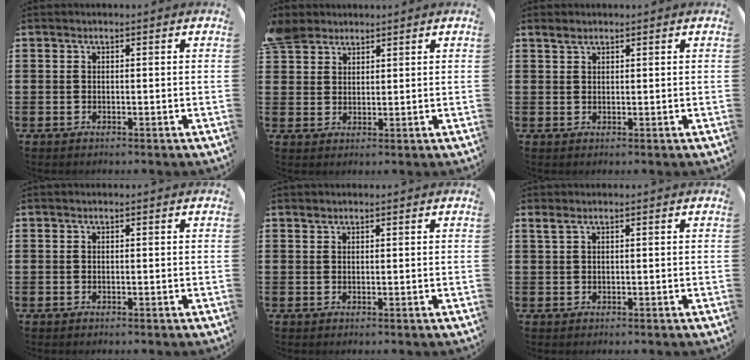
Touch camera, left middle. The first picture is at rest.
{"total": 4.0, "force": [3.5, 2.0, 0.4], "torque": [-0.020, -0.002, 0.069]}
{"total": 1.3, "force": [1.1, 0.5, 0.4], "torque": [-0.002, 0.000, 0.019]}
{"total": 0.0}
{"total": 0.6, "force": [0.6, 0.1, -0.1], "torque": [0.001, 0.002, 0.011]}
{"total": 0.7, "force": [0.4, 0.0, 0.6], "torque": [-0.012, 0.002, 0.007]}